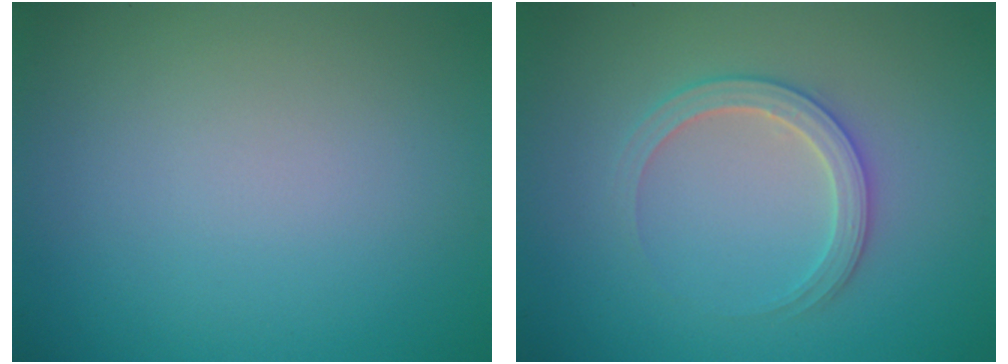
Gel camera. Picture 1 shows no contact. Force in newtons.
{"total": 2.8, "press": 2.7, "slide": 0.4}